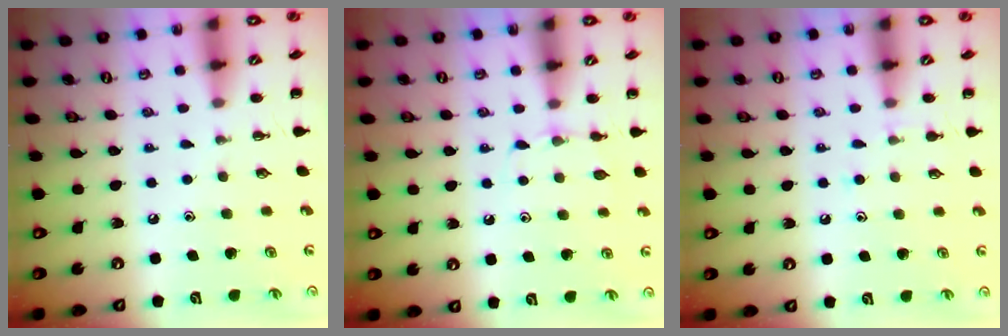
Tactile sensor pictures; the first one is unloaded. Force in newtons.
{"total": 4.9, "press": 4.6, "slide": 1.5}
{"total": 6.2, "press": 5.9, "slide": 2.0}